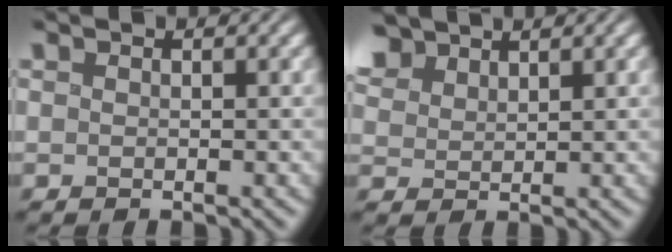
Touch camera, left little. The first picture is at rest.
{"total": 3.9, "force": [3.0, 2.1, 1.5], "torque": [-0.063, 0.006, 0.065]}